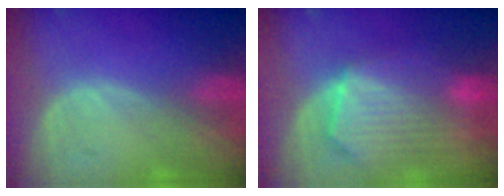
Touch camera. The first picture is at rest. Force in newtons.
{"total": 10.6, "press": 9.2, "slide": 5.2}